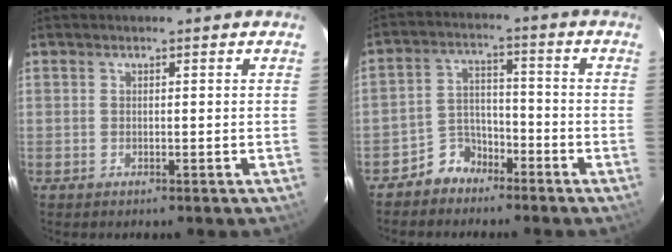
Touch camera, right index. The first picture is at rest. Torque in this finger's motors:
{"motor_torque": [-0.05, -0.08, -0.23, -0.10]}